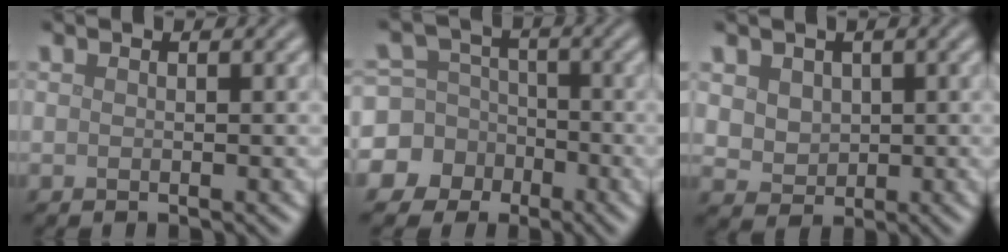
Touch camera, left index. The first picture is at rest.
{"total": 9.5, "force": [-3.4, 8.8, 1.6], "torque": [-0.052, -0.003, -0.085]}
{"total": 3.6, "force": [1.4, 2.9, 1.6], "torque": [-0.043, 0.003, 0.031]}